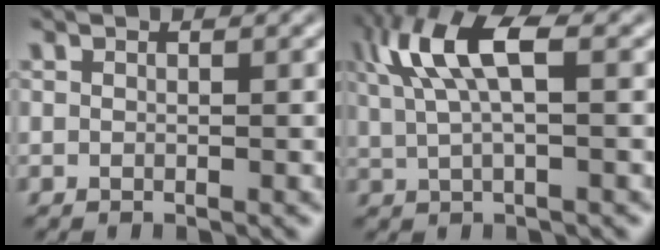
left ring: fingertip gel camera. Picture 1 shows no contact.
{"total": 6.5, "force": [2.2, 2.3, 5.6], "torque": [-0.121, 0.009, 0.043]}